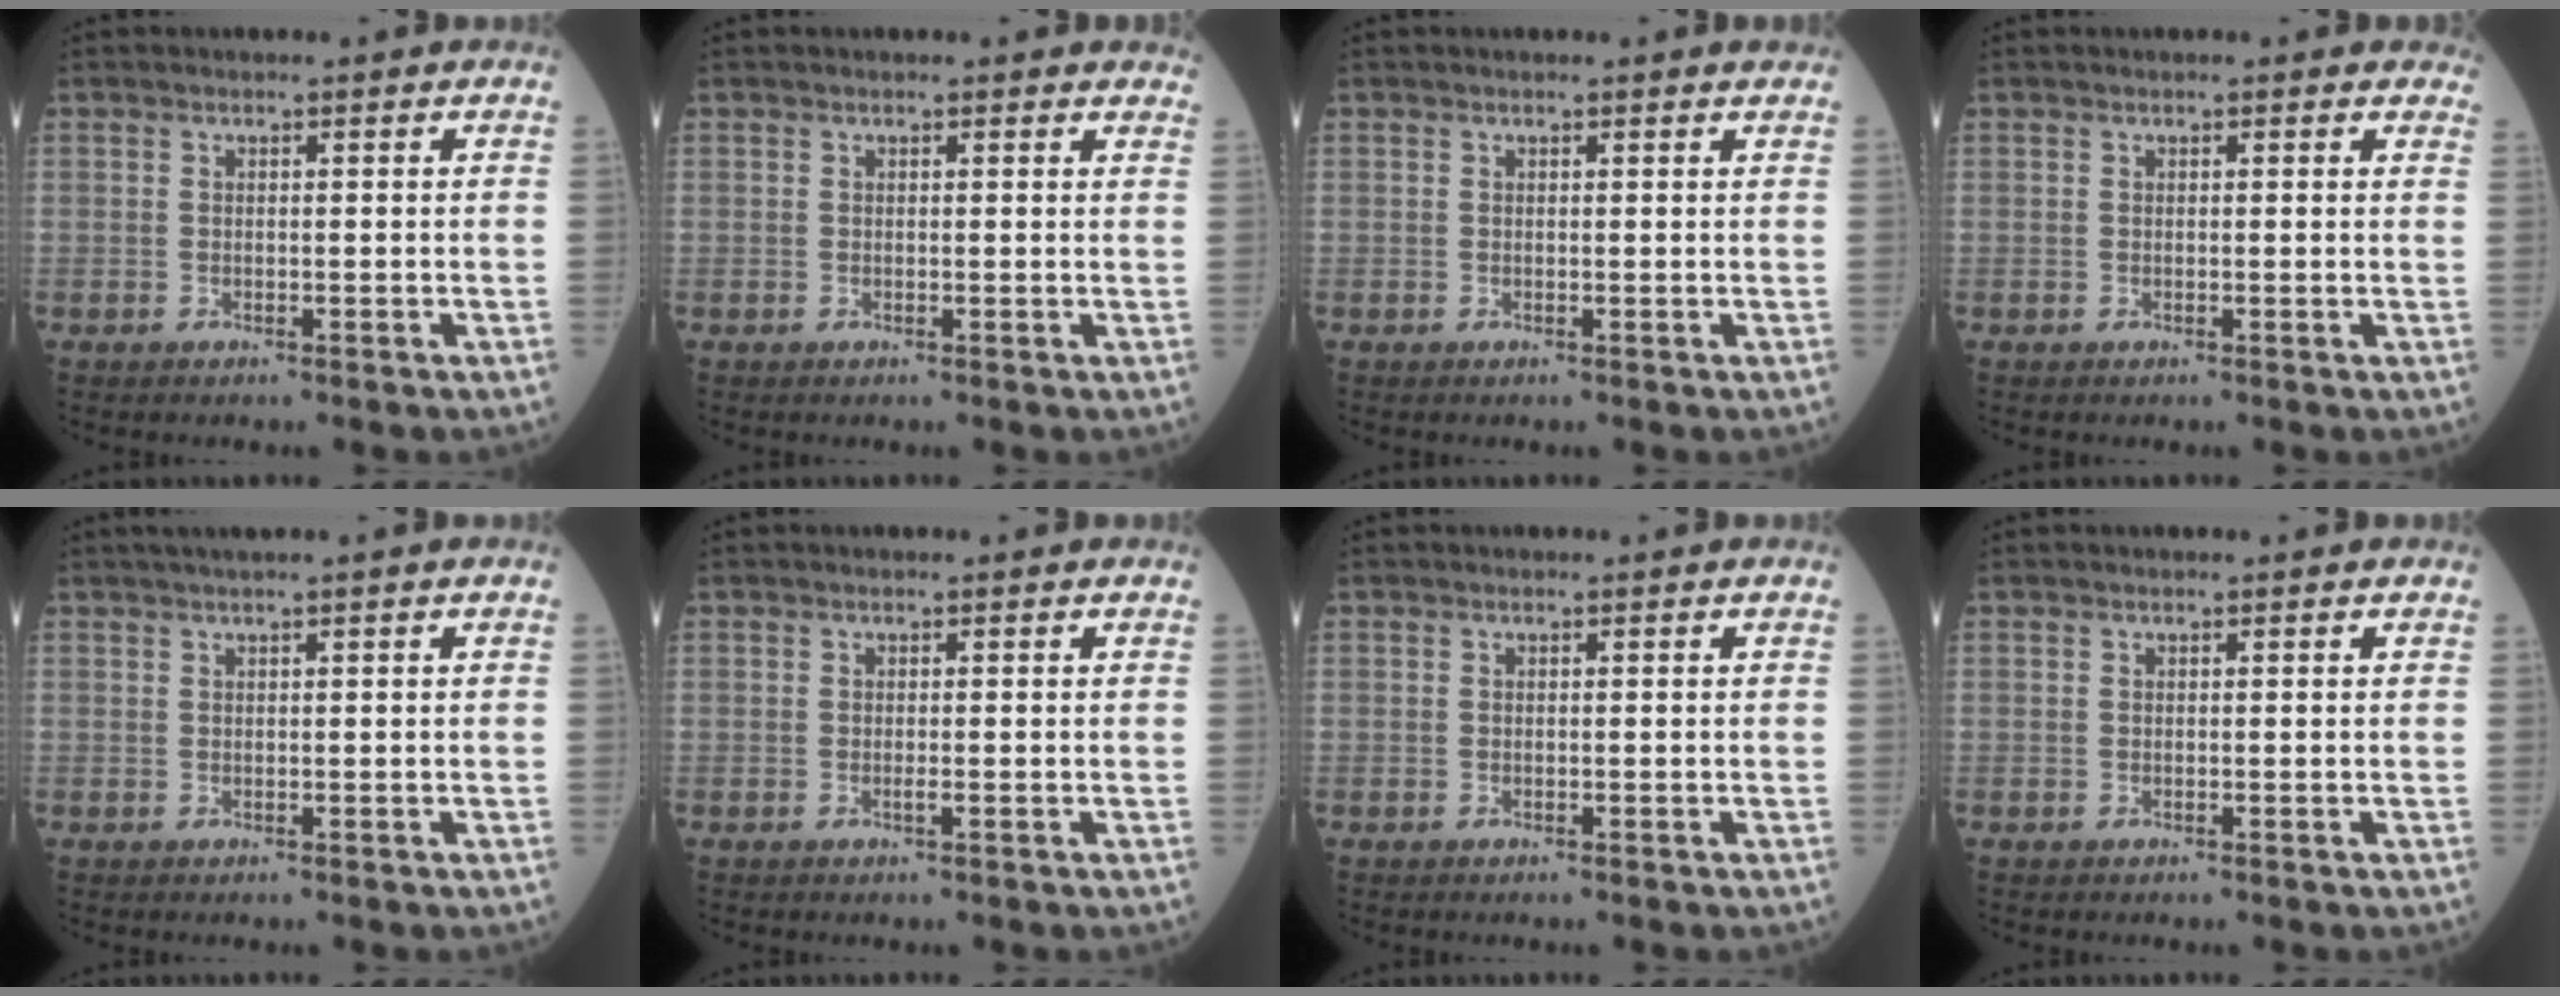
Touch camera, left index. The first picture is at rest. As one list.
[{"total": 4.0, "force": [3.5, 1.2, 1.3], "torque": [-0.006, 0.014, 0.023]}, {"total": 1.4, "force": [1.4, 0.1, 0.3], "torque": [-0.009, 0.000, 0.006]}, {"total": 3.5, "force": [2.9, 1.3, 1.5], "torque": [-0.005, 0.010, 0.015]}, {"total": 1.7, "force": [1.2, -0.3, 1.3], "torque": [-0.024, 0.012, 0.023]}, {"total": 0.6, "force": [-0.2, 0.0, 0.5], "torque": [-0.013, -0.001, -0.002]}, {"total": 0.0}, {"total": 0.0}]